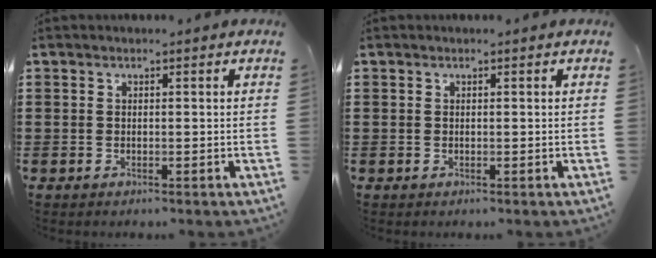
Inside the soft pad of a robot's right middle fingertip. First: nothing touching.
{"total": 0.0}